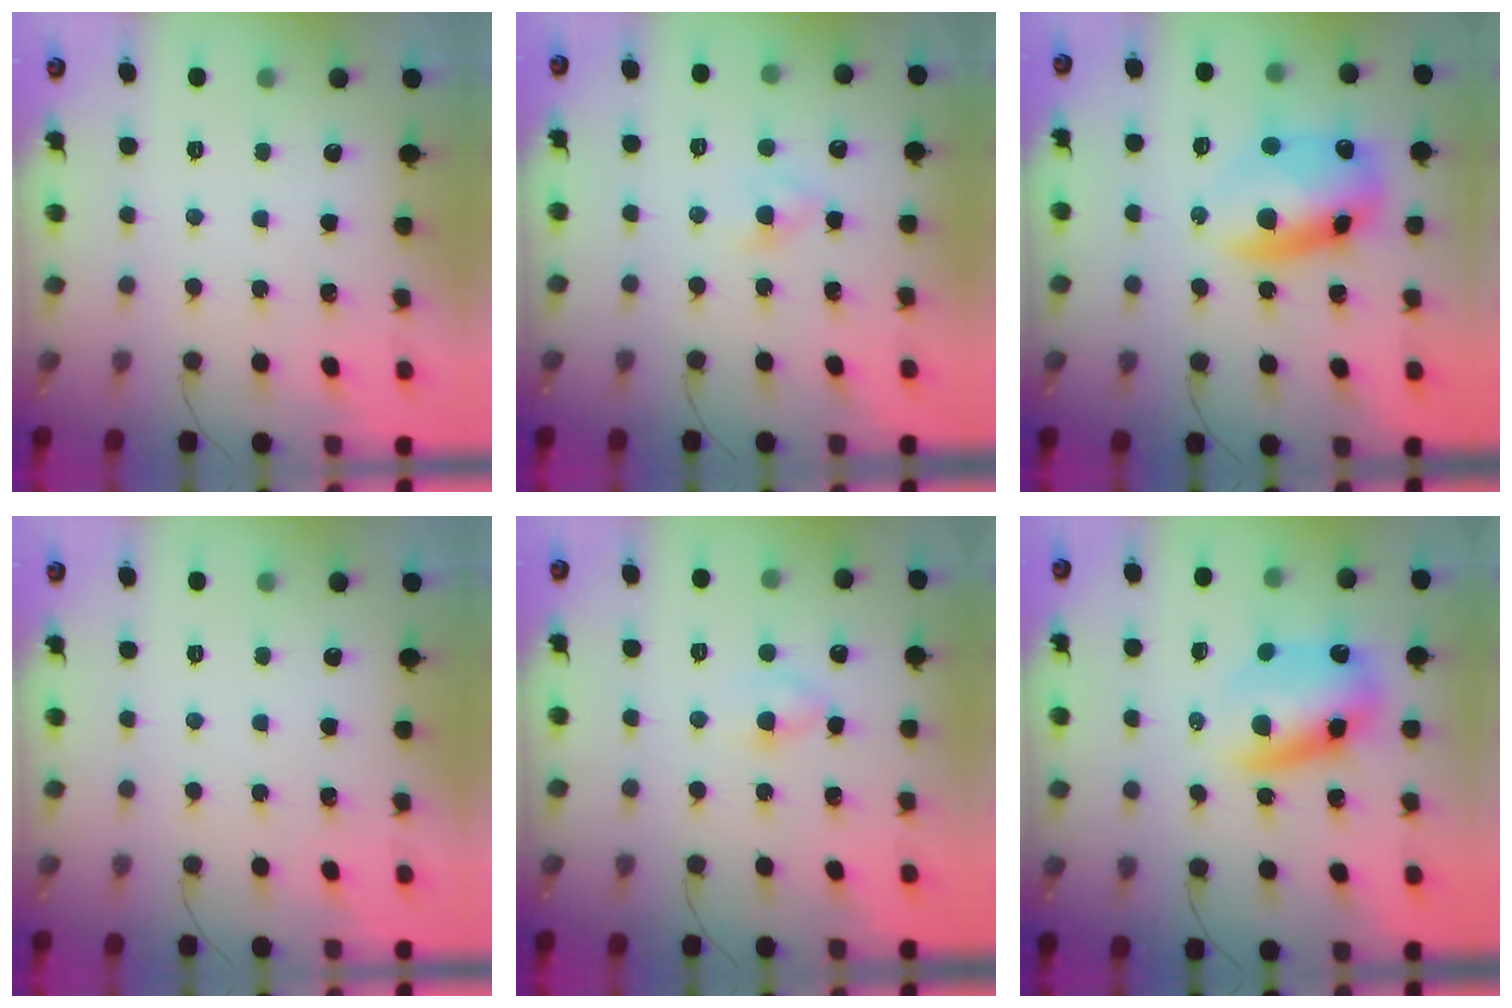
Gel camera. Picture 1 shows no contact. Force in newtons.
{"total": 1.9, "press": 1.7, "slide": 0.8}
{"total": 13.7, "press": 13.5, "slide": 2.1}
{"total": 0.0}
{"total": 2.9, "press": 2.6, "slide": 1.3}
{"total": 11.6, "press": 11.1, "slide": 3.3}